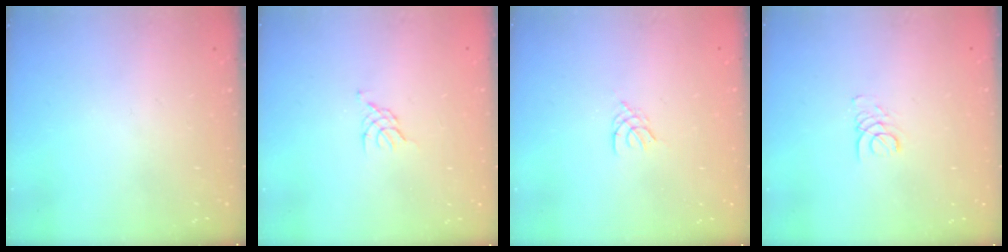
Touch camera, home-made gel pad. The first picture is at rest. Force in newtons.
{"total": 0.8, "press": 0.7, "slide": 0.3}
{"total": 2.1, "press": 2.0, "slide": 0.4}
{"total": 1.6, "press": 1.6, "slide": 0.1}